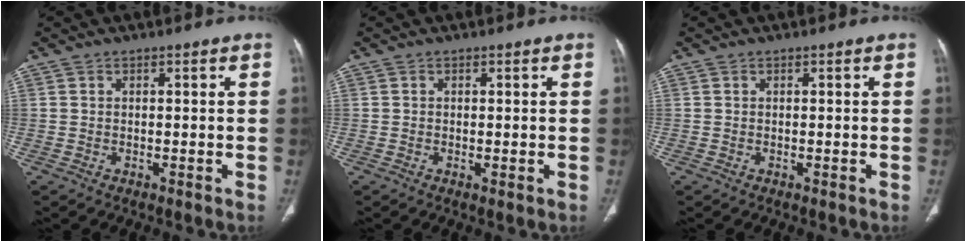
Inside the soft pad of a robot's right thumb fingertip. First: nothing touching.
{"total": 0.6, "force": [-0.1, 0.2, 0.6], "torque": [-0.015, -0.004, -0.001]}
{"total": 0.0}